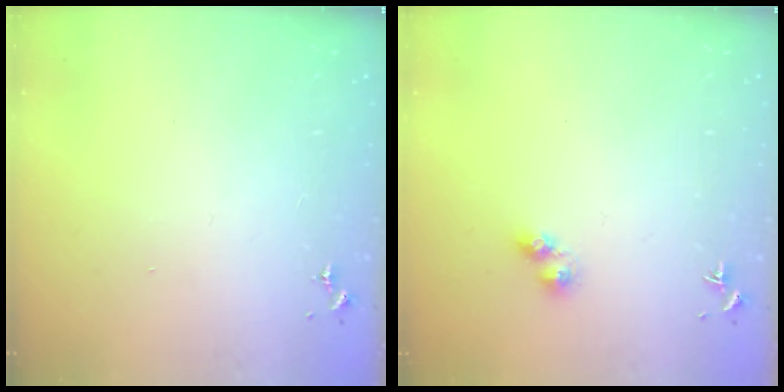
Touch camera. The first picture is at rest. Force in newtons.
{"total": 4.0, "press": 3.9, "slide": 0.7}